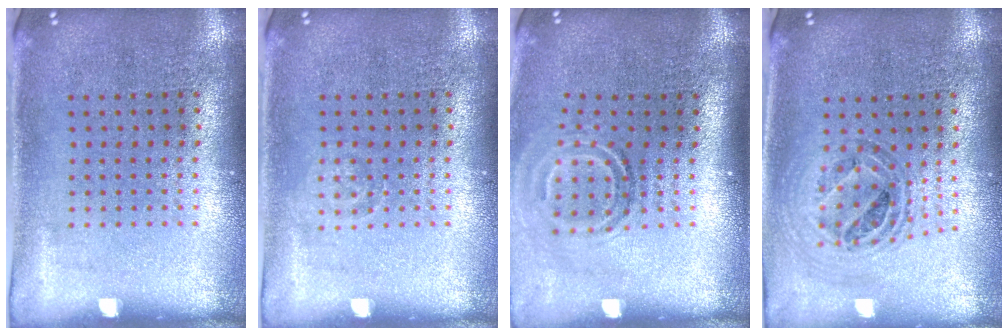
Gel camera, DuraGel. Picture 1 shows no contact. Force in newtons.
{"total": 0.7, "press": 0.7, "slide": 0.2}
{"total": 1.8, "press": 1.1, "slide": 1.4}
{"total": 0.9, "press": 0.9, "slide": 0.0}